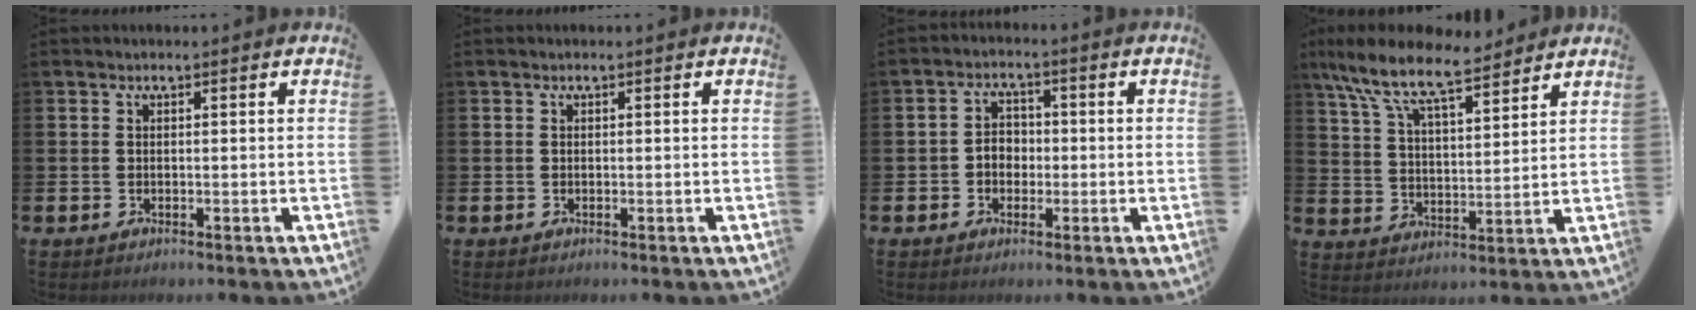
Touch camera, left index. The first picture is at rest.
{"total": 0.0}
{"total": 3.0, "force": [-0.6, 2.5, 1.5], "torque": [-0.025, 0.006, -0.017]}
{"total": 10.1, "force": [8.6, 2.5, 4.7], "torque": [-0.130, -0.043, 0.151]}